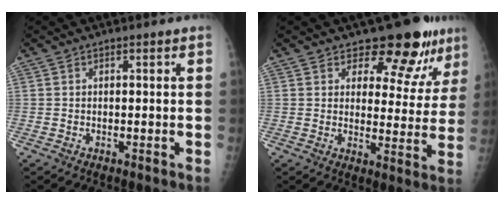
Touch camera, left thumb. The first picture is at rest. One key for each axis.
{"total": 11.3, "fx": 8.7, "fy": 5.3, "fz": 4.7, "tx": -0.019, "ty": -0.061, "tz": 0.106}